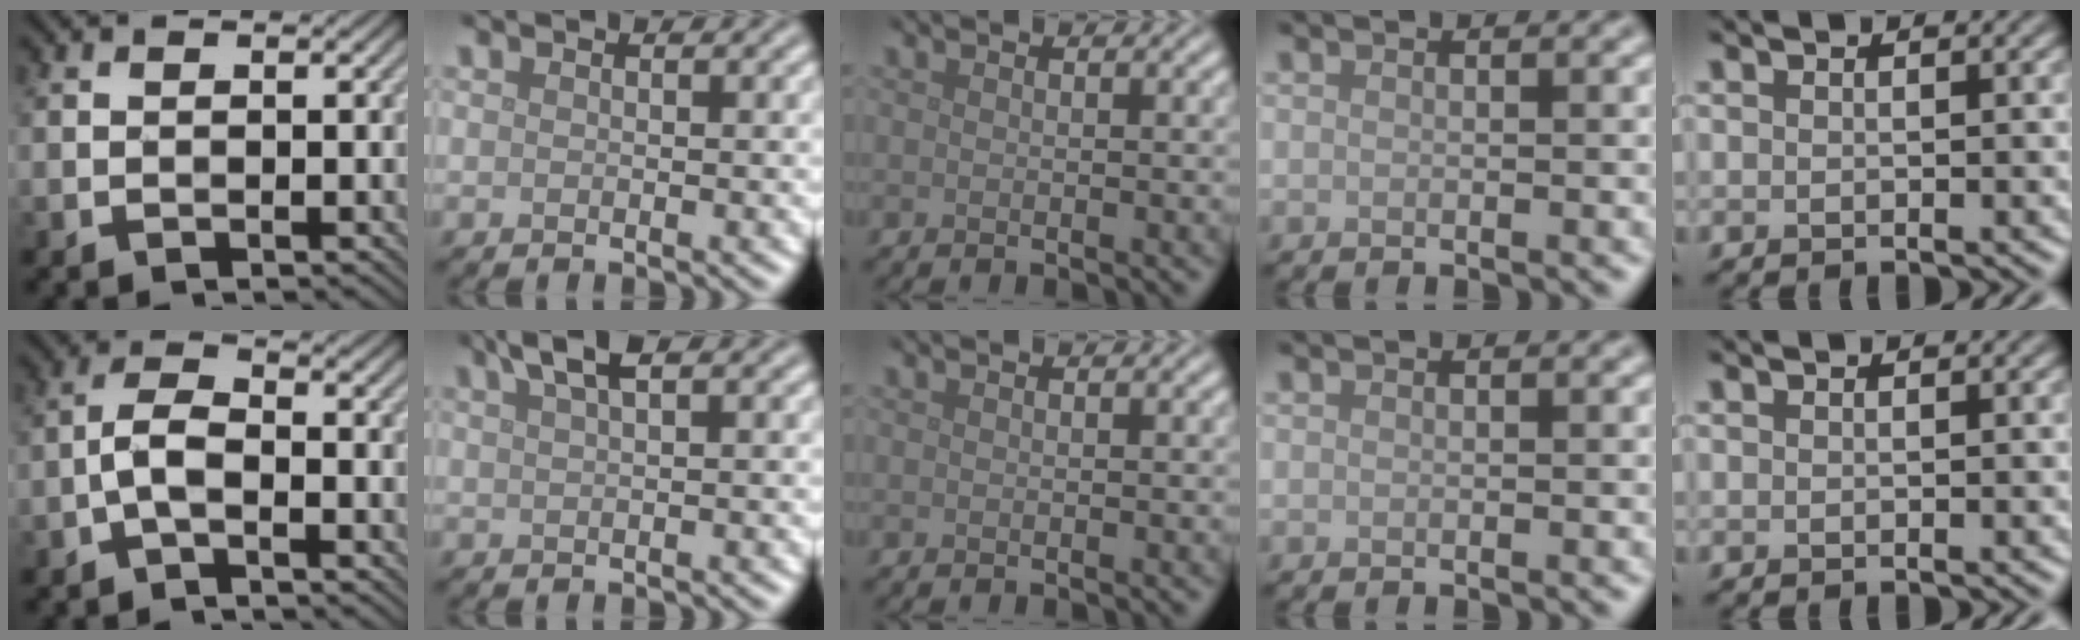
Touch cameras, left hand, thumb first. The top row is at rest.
{"thumb": {"total": 3.6, "force": [-1.7, 1.3, 2.9], "torque": [-0.060, 0.010, -0.044]}, "index": {"total": 2.7, "force": [1.7, 0.7, 2.0], "torque": [-0.028, 0.008, 0.028]}}